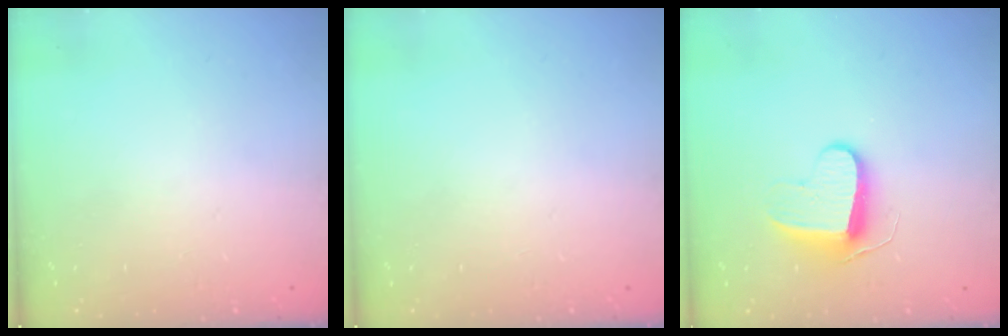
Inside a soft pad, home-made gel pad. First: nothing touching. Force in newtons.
{"total": 0.0}
{"total": 9.0, "press": 9.0, "slide": 0.6}